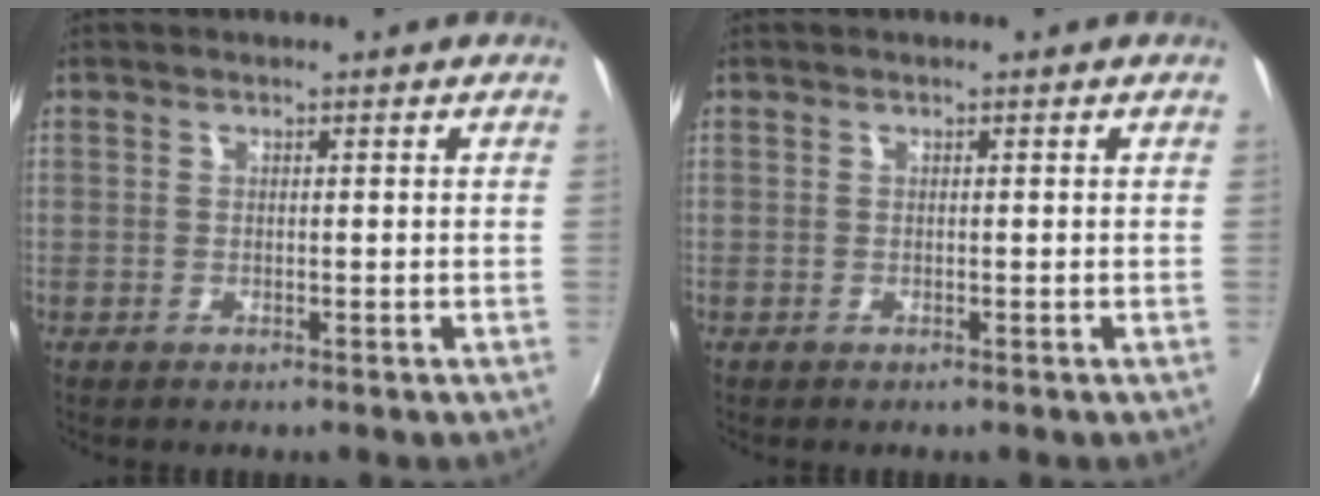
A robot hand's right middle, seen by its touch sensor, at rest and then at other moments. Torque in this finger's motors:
{"motor_torque": [0.01, -0.07, 0.05, 0.00]}